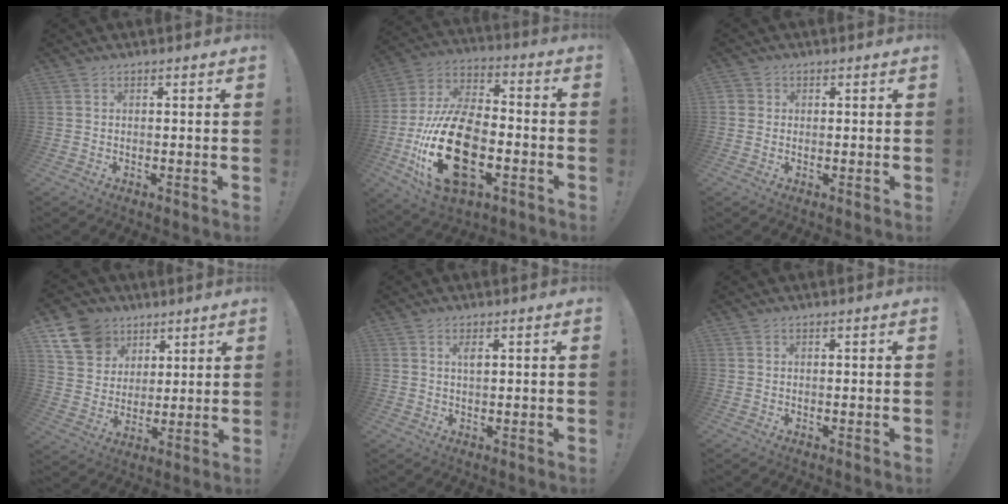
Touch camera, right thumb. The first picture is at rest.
{"total": 25.5, "force": [-7.2, 14.8, 19.5], "torque": [-0.385, 0.038, -0.113]}
{"total": 1.8, "force": [0.1, 1.7, 0.6], "torque": [-0.017, 0.008, 0.003]}
{"total": 13.8, "force": [7.4, 10.7, 4.6], "torque": [-0.084, -0.034, 0.149]}
{"total": 1.9, "force": [0.8, 0.6, 1.6], "torque": [-0.023, -0.002, 0.010]}
{"total": 0.0}